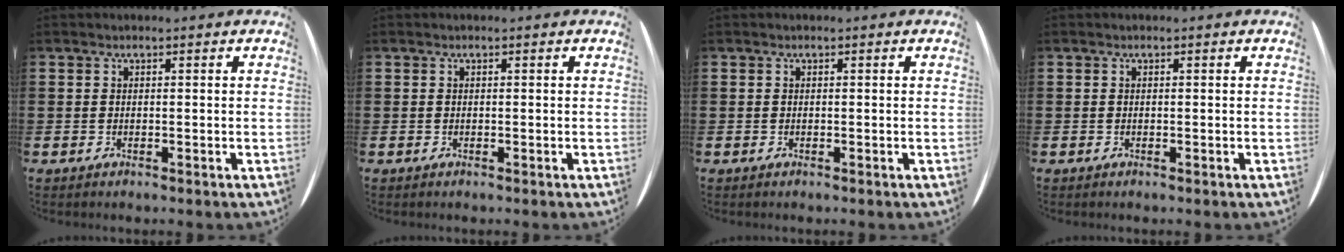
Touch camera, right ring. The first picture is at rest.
{"total": 0.0}
{"total": 0.0}
{"total": 0.0}